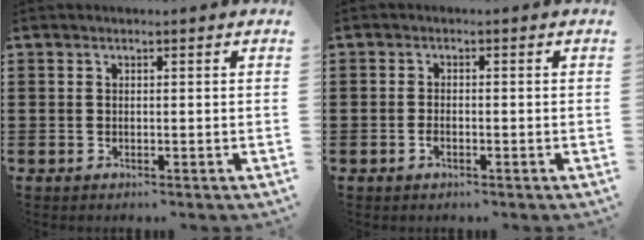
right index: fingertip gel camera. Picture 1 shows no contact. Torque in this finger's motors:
{"motor_torque": [1.06, 1.07, 0.16, 0.02]}